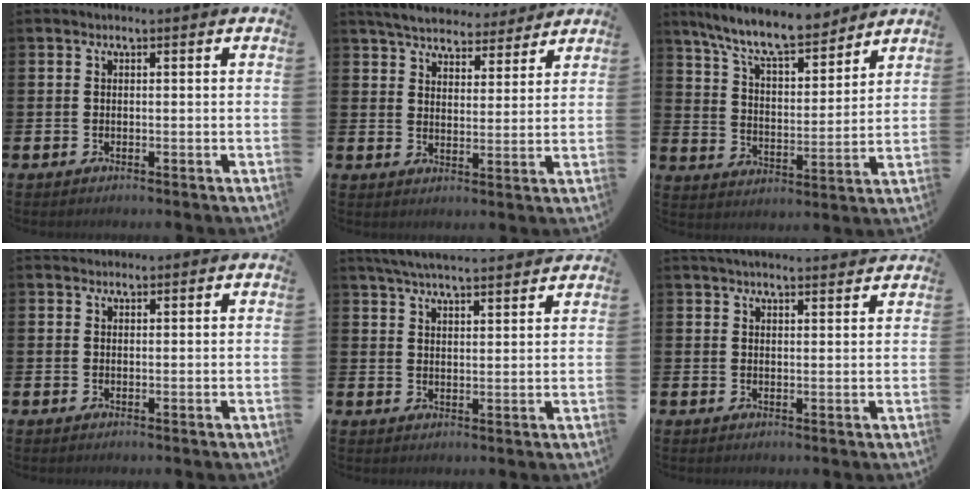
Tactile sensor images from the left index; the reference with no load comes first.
{"total": 5.7, "force": [5.5, 1.4, 0.8], "torque": [-0.033, -0.031, 0.096]}
{"total": 9.9, "force": [8.9, 1.8, 3.8], "torque": [-0.100, -0.055, 0.158]}
{"total": 0.9, "force": [0.9, 0.3, -0.2], "torque": [0.015, -0.002, 0.014]}
{"total": 5.2, "force": [5.1, 0.1, 1.2], "torque": [-0.045, -0.019, 0.094]}
{"total": 3.2, "force": [3.1, 0.2, 0.5], "torque": [-0.017, -0.010, 0.058]}